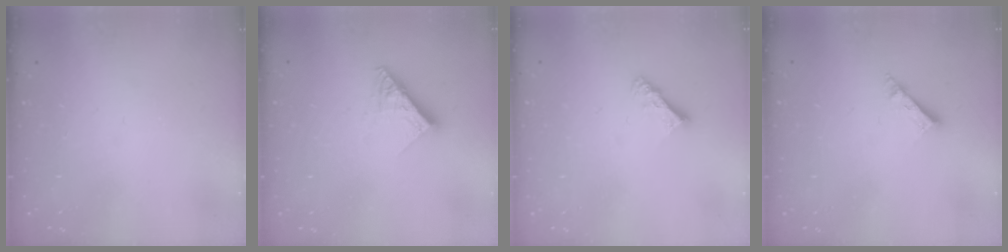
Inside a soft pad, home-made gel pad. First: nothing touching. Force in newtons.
{"total": 10.0, "press": 9.9, "slide": 1.1}
{"total": 6.1, "press": 6.1, "slide": 0.5}
{"total": 3.8, "press": 3.8, "slide": 0.6}